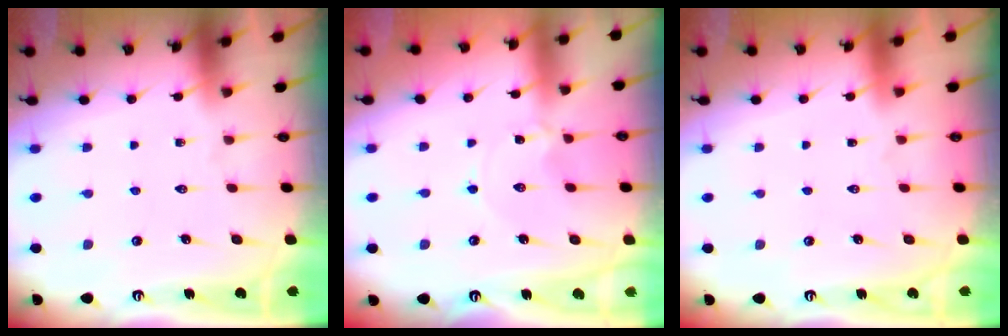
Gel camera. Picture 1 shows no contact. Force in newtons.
{"total": 0.5, "press": 0.5, "slide": 0.2}
{"total": 1.6, "press": 1.6, "slide": 0.1}